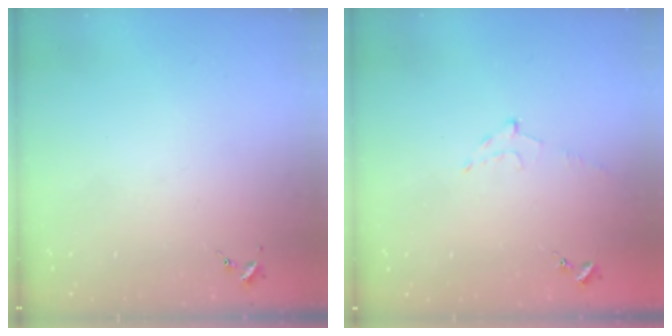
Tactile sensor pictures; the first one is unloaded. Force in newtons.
{"total": 5.3, "press": 5.3, "slide": 0.6}